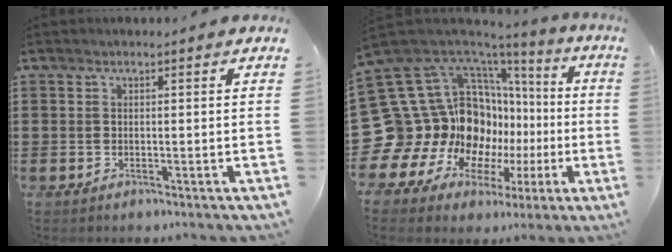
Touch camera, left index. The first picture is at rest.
{"total": 19.7, "force": [-0.8, 16.9, 10.0], "torque": [-0.275, -0.052, 0.042]}